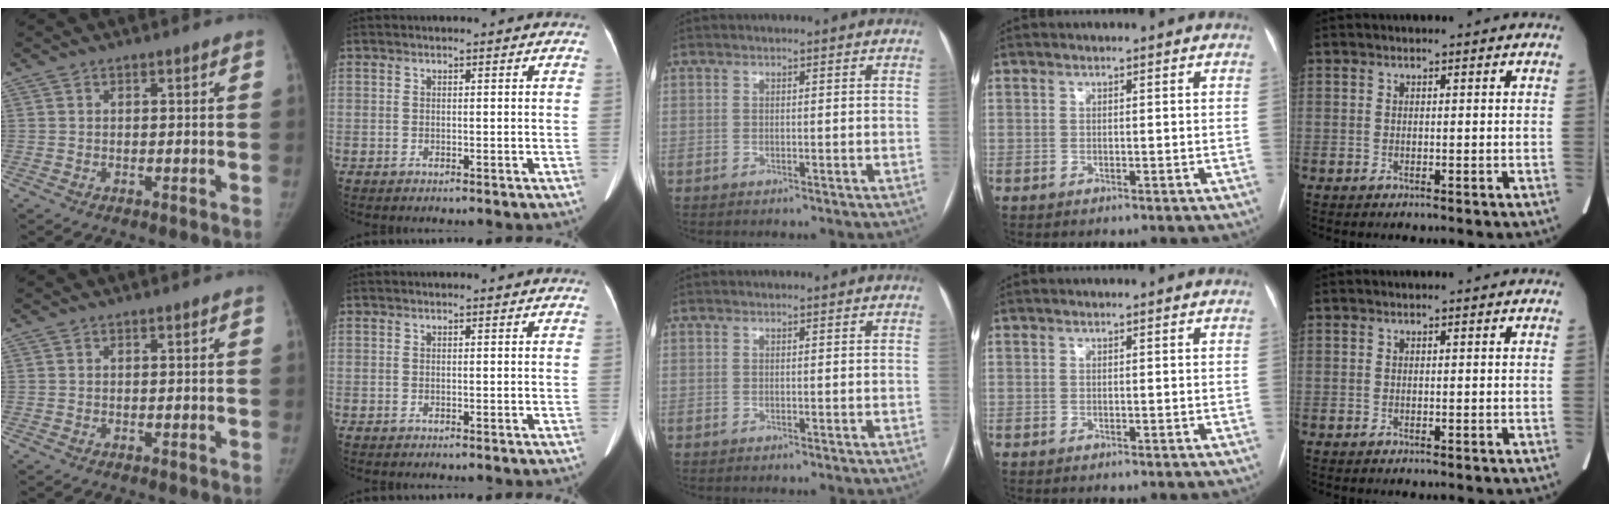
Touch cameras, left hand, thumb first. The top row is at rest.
{}